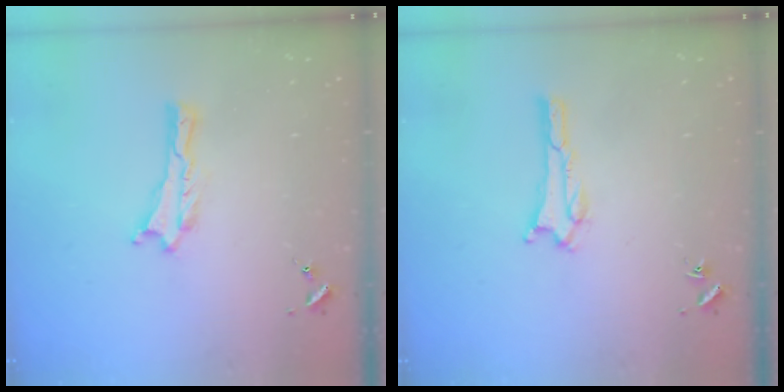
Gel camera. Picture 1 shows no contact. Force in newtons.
{"total": 1.1, "press": 1.0, "slide": 0.1}